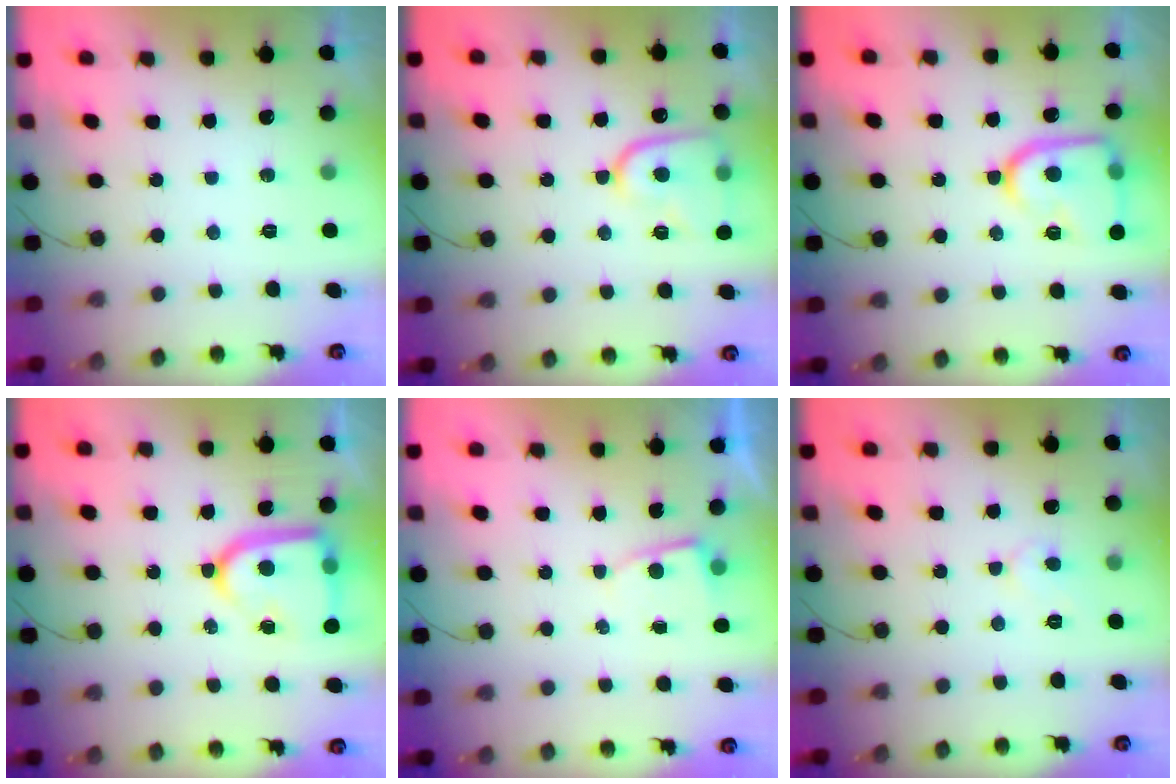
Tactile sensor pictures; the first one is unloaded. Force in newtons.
{"total": 12.3, "press": 12.3, "slide": 1.1}
{"total": 14.8, "press": 14.7, "slide": 1.2}
{"total": 16.3, "press": 16.2, "slide": 1.6}
{"total": 2.8, "press": 2.8, "slide": 0.2}
{"total": 4.4, "press": 4.4, "slide": 0.3}